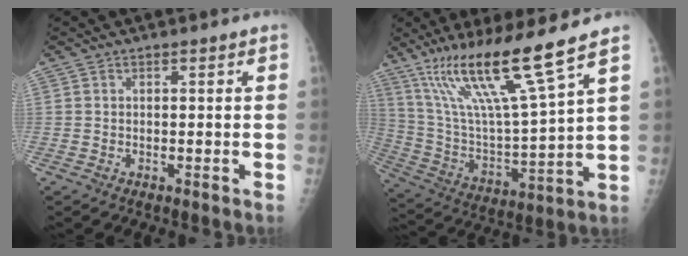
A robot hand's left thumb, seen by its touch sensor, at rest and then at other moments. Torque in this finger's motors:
{"motor_torque": [0.38, 0.01, 1.41, -1.36, 0.26]}